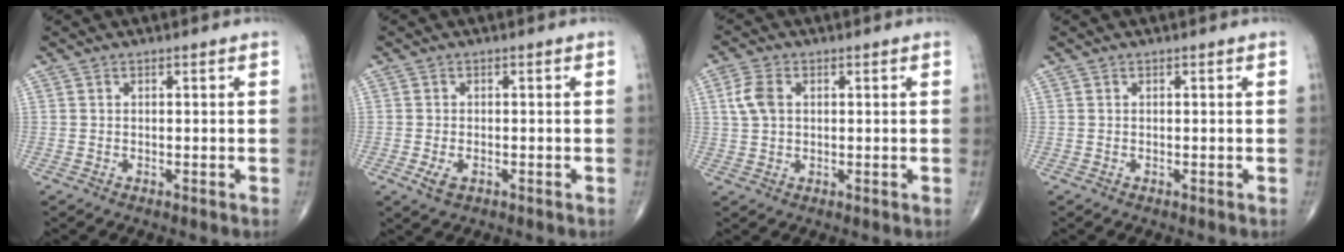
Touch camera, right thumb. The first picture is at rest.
{"total": 2.6, "force": [-1.0, 1.5, 1.9], "torque": [-0.037, -0.001, -0.016]}
{"total": 4.6, "force": [1.0, 3.1, 3.3], "torque": [-0.072, 0.006, 0.019]}
{"total": 0.0}